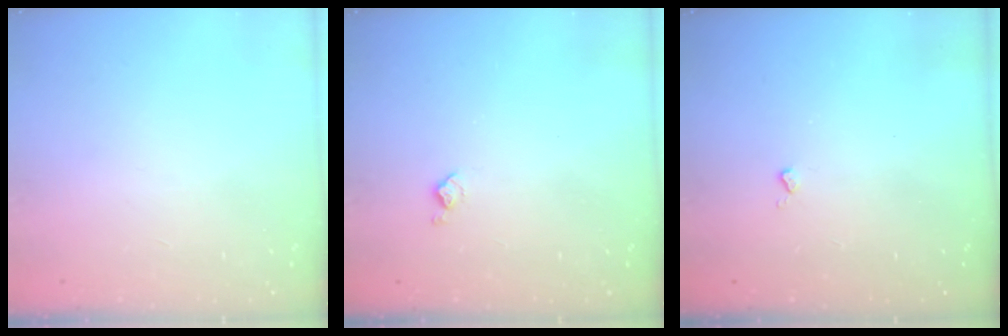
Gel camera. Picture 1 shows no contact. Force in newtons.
{"total": 5.0, "press": 4.9, "slide": 0.8}
{"total": 2.5, "press": 2.4, "slide": 0.5}